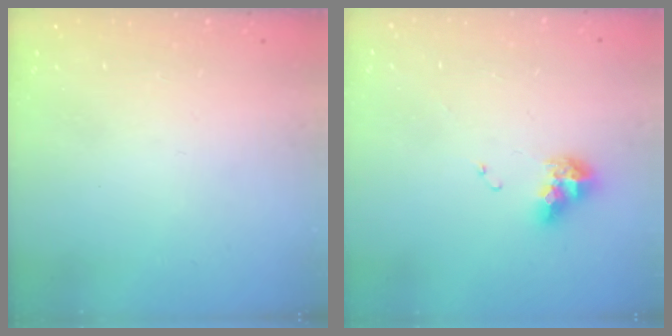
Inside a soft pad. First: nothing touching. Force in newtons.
{"total": 9.5, "press": 9.5, "slide": 1.0}